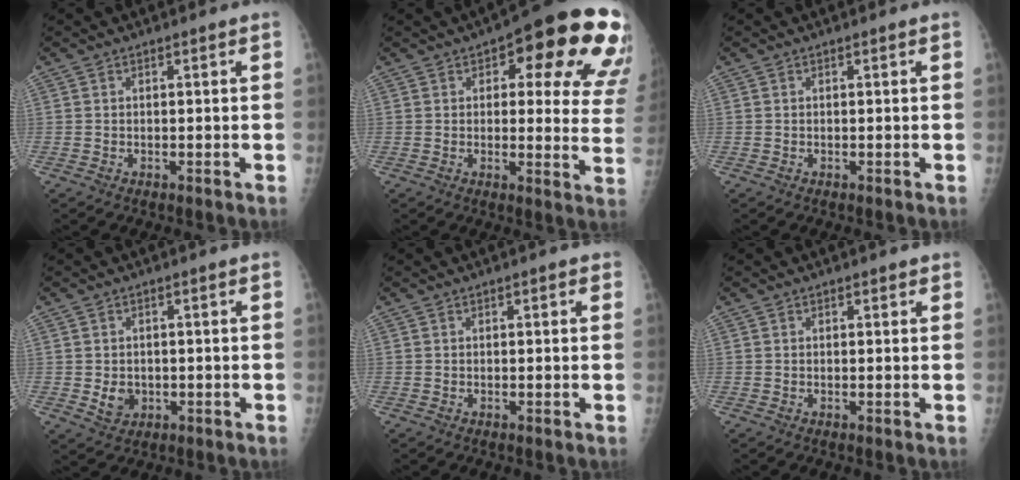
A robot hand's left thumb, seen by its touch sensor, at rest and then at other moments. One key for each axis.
{"total": 21.3, "fx": 9.8, "fy": 8.3, "fz": 16.9, "tx": -0.161, "ty": -0.020, "tz": 0.110}
{"total": 0.0}
{"total": 3.4, "fx": -0.3, "fy": 2.9, "fz": 1.8, "tx": -0.016, "ty": -0.001, "tz": 0.004}
{"total": 1.4, "fx": 0.7, "fy": 0.6, "fz": 1.1, "tx": -0.011, "ty": 0.001, "tz": 0.006}
{"total": 1.0, "fx": 0.7, "fy": 0.5, "fz": 0.5, "tx": 0.001, "ty": -0.003, "tz": 0.005}